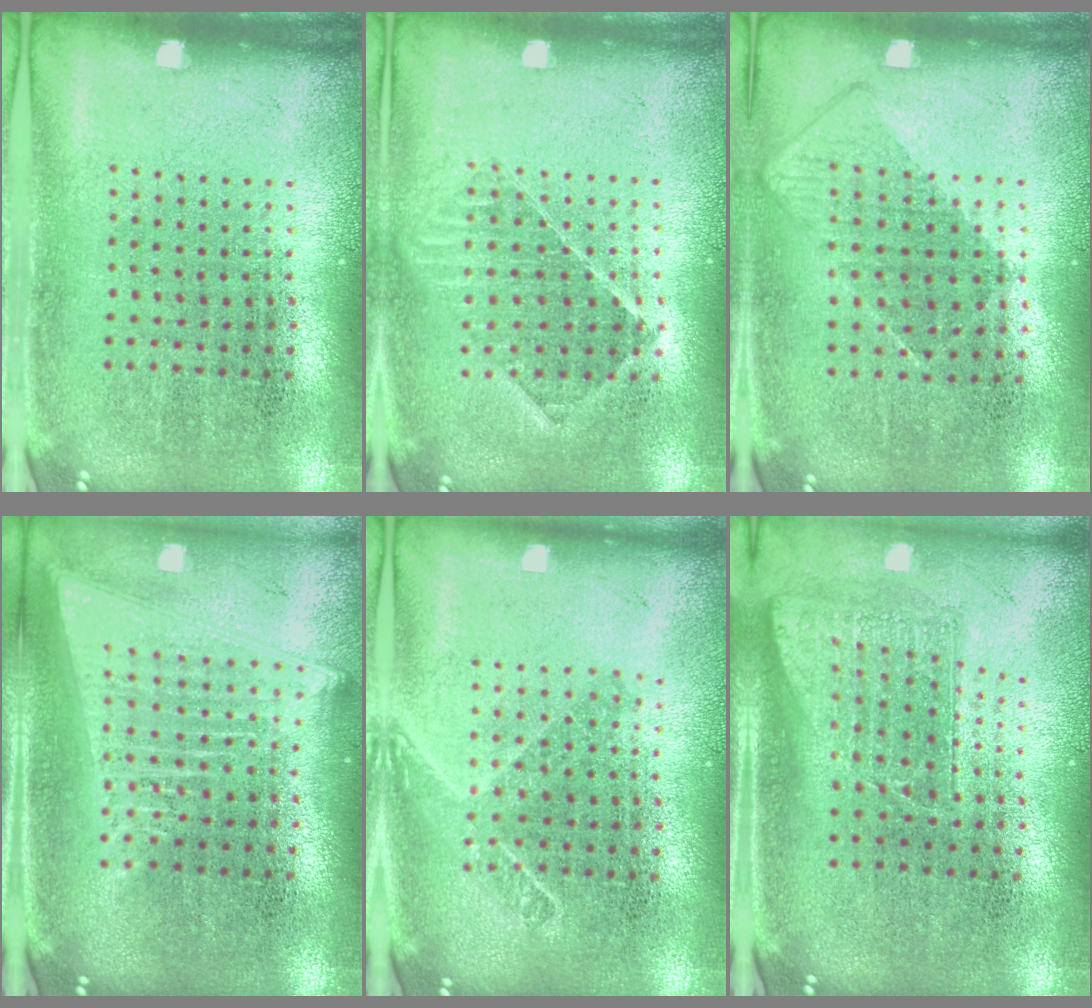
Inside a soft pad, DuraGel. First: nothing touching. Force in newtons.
{"total": 1.2, "press": 1.1, "slide": 0.5}
{"total": 0.8, "press": 0.7, "slide": 0.4}
{"total": 2.0, "press": 1.7, "slide": 1.1}
{"total": 1.5, "press": 1.2, "slide": 0.9}
{"total": 1.6, "press": 1.3, "slide": 1.0}